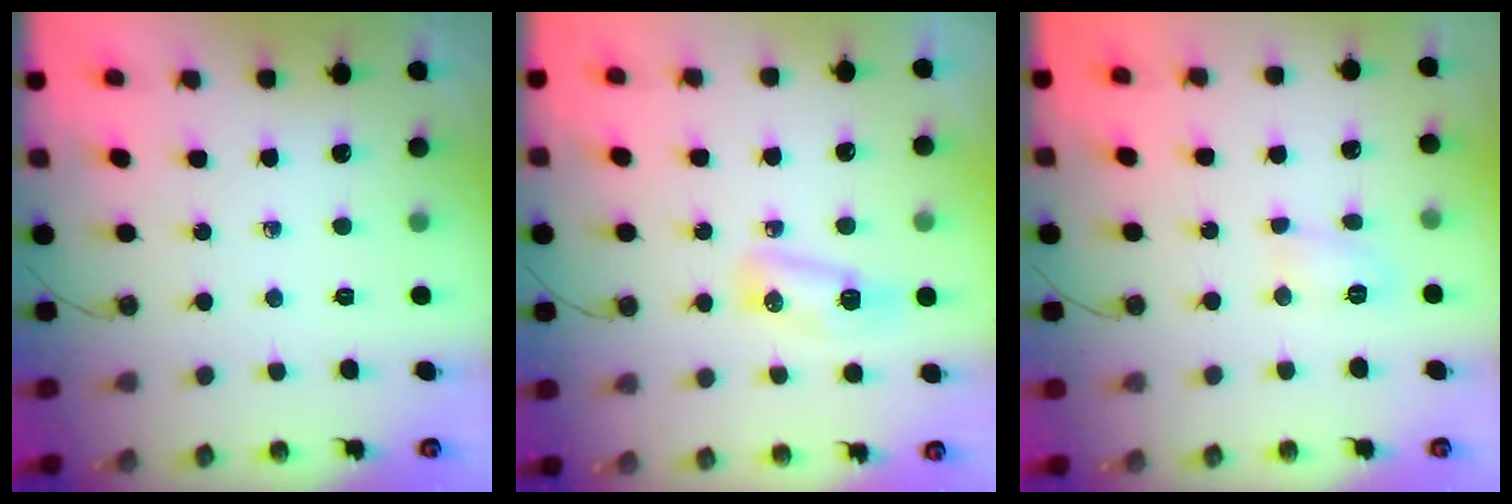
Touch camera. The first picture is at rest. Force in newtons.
{"total": 6.9, "press": 6.8, "slide": 1.0}
{"total": 4.5, "press": 4.5, "slide": 0.2}